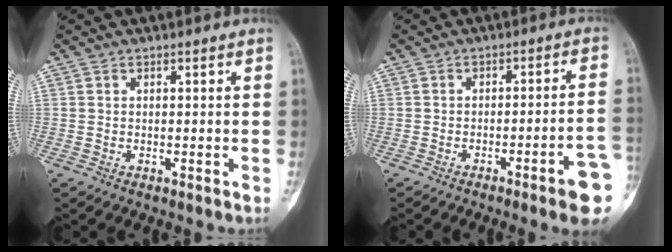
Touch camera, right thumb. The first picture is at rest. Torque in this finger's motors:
{"motor_torque": [0.25, 0.52, 0.28, 0.06, -0.03]}